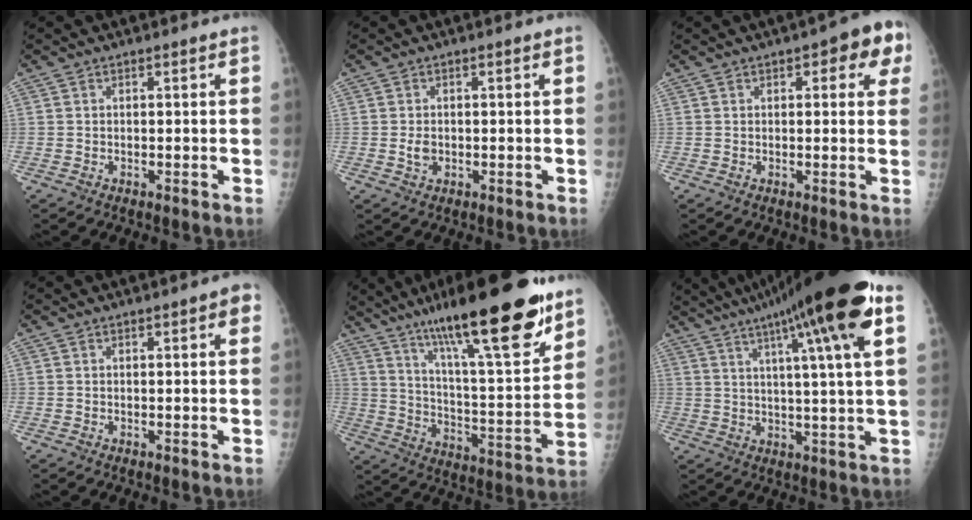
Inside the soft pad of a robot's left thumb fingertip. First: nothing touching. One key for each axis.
{"total": 2.0, "fx": -0.2, "fy": 1.5, "fz": 1.4, "tx": -0.017, "ty": 0.001, "tz": -0.001}
{"total": 7.1, "fx": 2.9, "fy": 3.1, "fz": 5.7, "tx": -0.027, "ty": 0.001, "tz": 0.025}
{"total": 2.9, "fx": 1.2, "fy": 0.9, "fz": 2.4, "tx": -0.016, "ty": 0.002, "tz": 0.011}
{"total": 26.5, "fx": 17.2, "fy": 5.3, "fz": 19.4, "tx": -0.285, "ty": -0.063, "tz": 0.280}
{"total": 21.3, "fx": 10.7, "fy": 1.7, "fz": 18.3, "tx": -0.278, "ty": 0.002, "tz": 0.151}